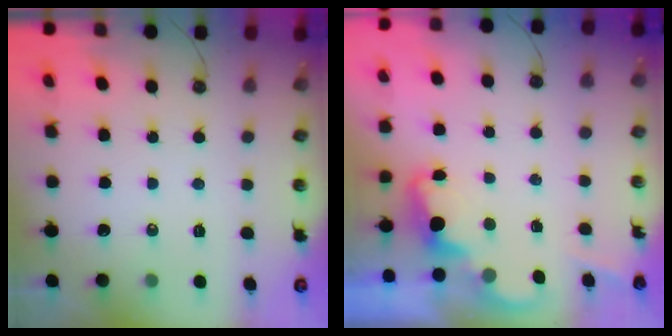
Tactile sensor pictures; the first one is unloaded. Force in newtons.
{"total": 2.4, "press": 2.4, "slide": 0.5}